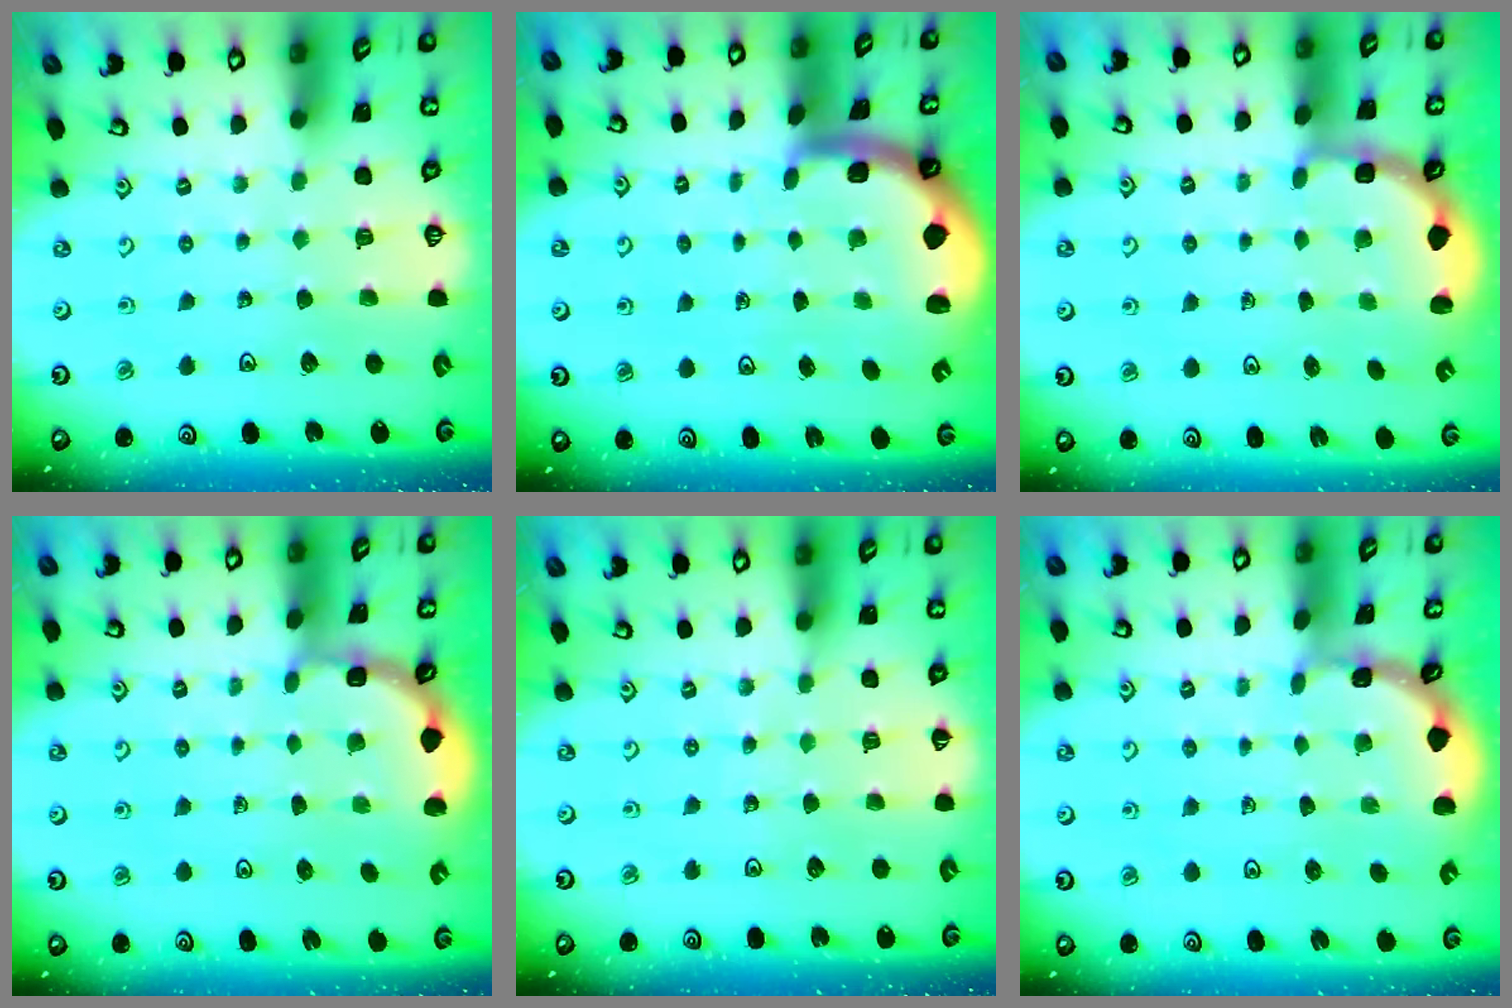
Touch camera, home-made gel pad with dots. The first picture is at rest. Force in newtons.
{"total": 2.3, "press": 2.3, "slide": 0.5}
{"total": 3.0, "press": 2.6, "slide": 1.5}
{"total": 1.9, "press": 1.9, "slide": 0.3}
{"total": 5.5, "press": 5.4, "slide": 0.7}
{"total": 1.3, "press": 1.3, "slide": 0.1}